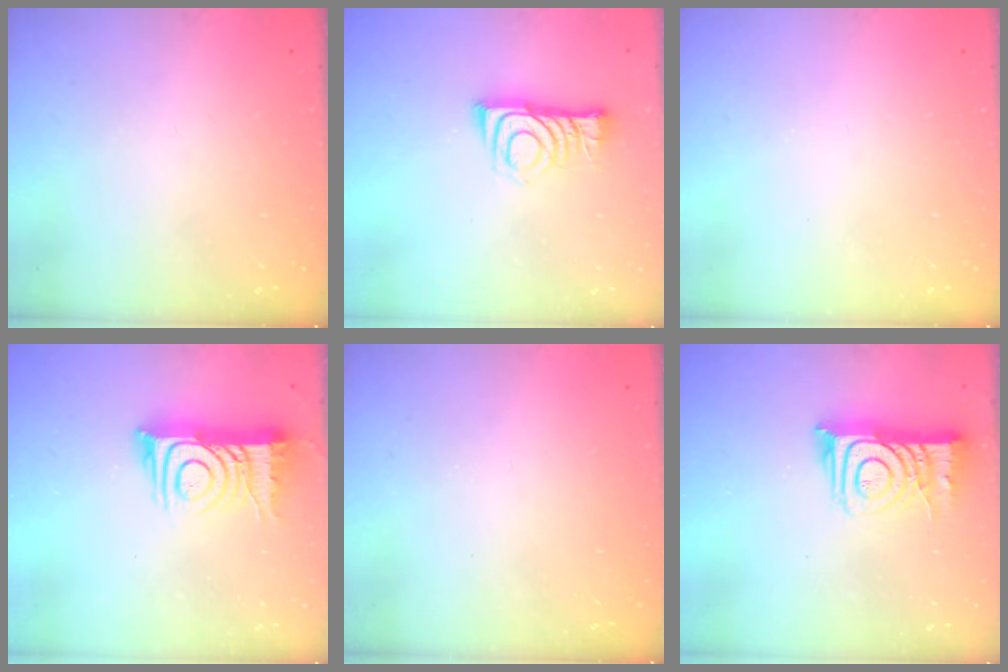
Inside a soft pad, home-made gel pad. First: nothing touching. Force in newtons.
{"total": 8.9, "press": 8.8, "slide": 0.9}
{"total": 0.0}
{"total": 14.0, "press": 14.0, "slide": 1.0}
{"total": 0.0}
{"total": 10.9, "press": 10.9, "slide": 1.1}